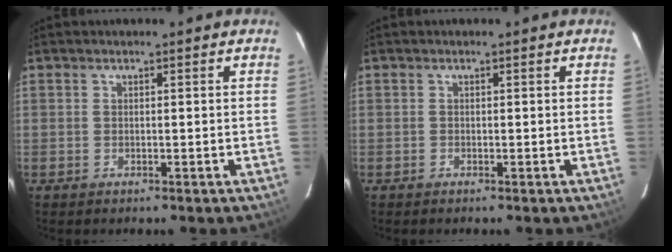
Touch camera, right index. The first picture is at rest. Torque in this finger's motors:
{"motor_torque": [-0.12, -0.12, 0.02, -0.01]}